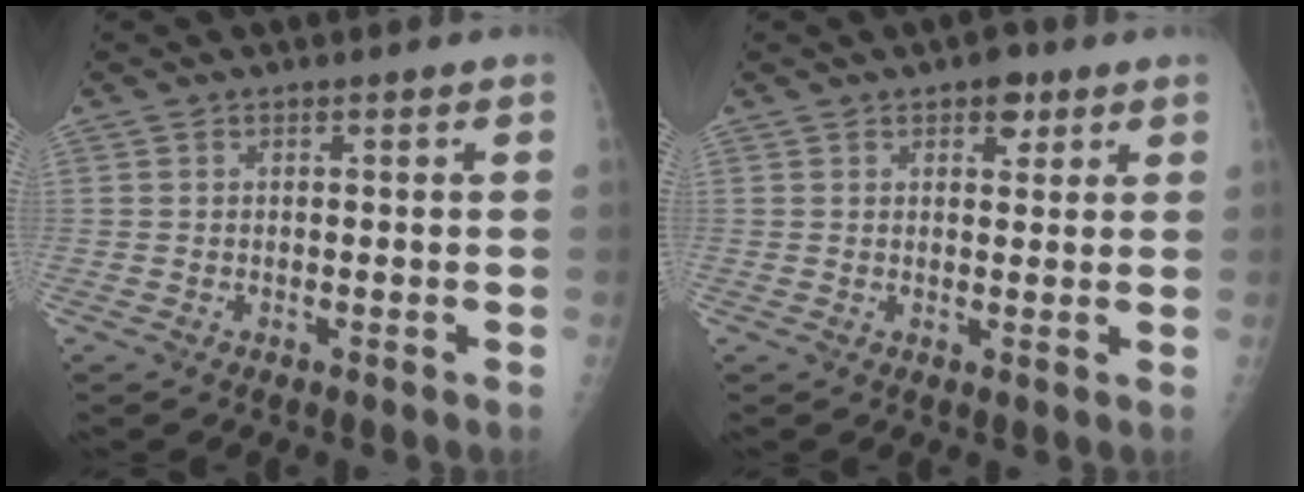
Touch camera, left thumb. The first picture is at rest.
{"total": 3.8, "force": [2.1, 2.2, 2.2], "torque": [-0.006, -0.007, 0.025]}